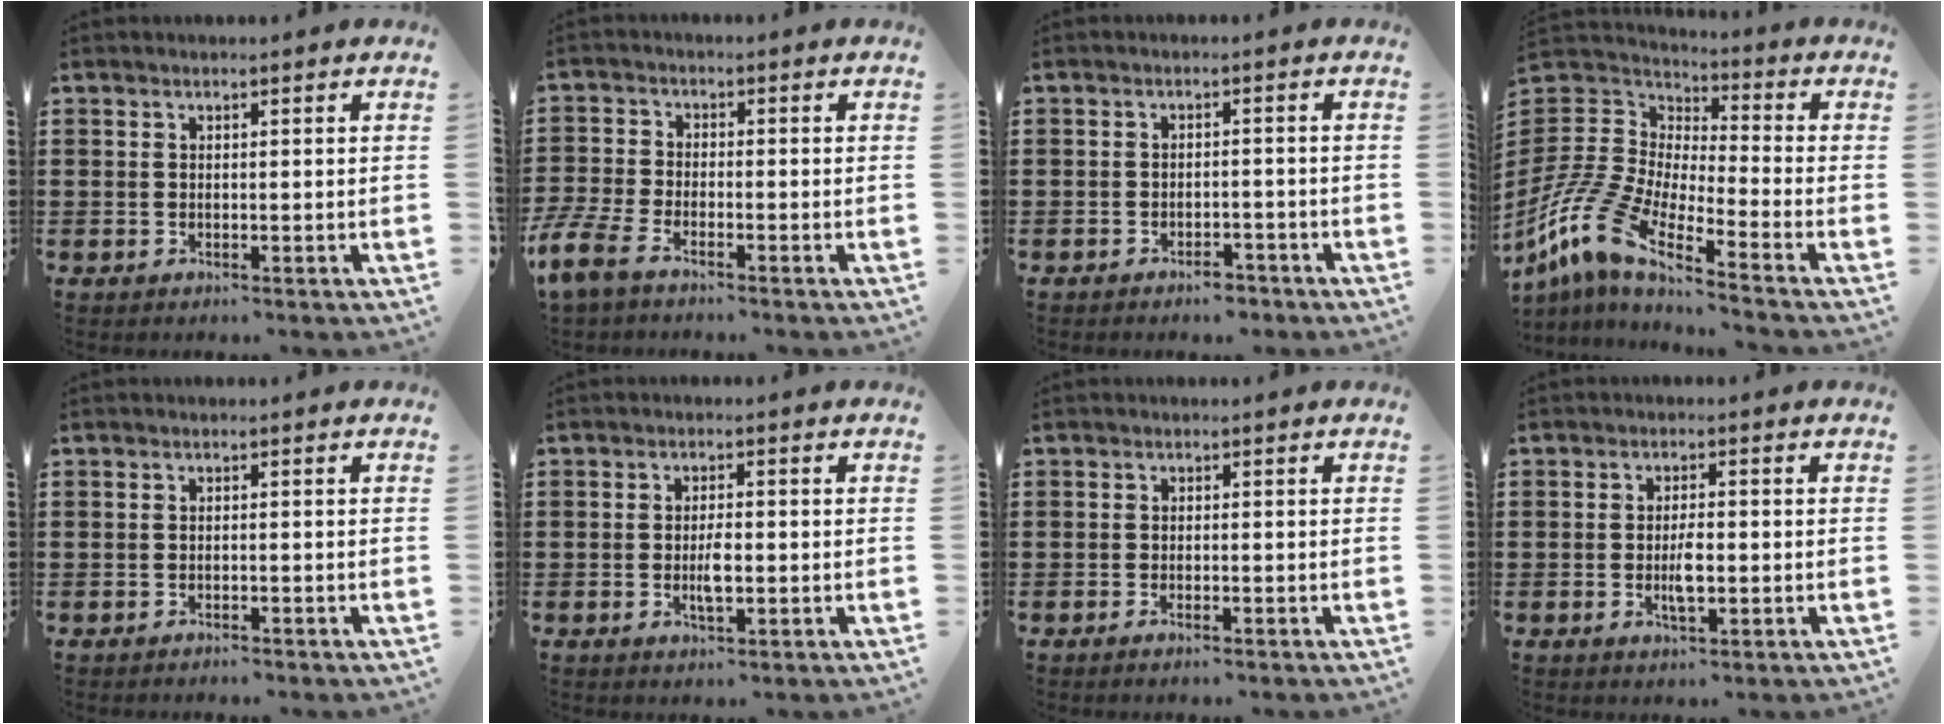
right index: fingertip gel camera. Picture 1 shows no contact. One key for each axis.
{"total": 5.0, "fx": -3.9, "fy": 1.3, "fz": 2.8, "tx": -0.090, "ty": -0.012, "tz": -0.085}
{"total": 2.6, "fx": -2.5, "fy": 0.6, "fz": 0.6, "tx": -0.016, "ty": 0.002, "tz": -0.051}
{"total": 10.7, "fx": -8.8, "fy": 2.3, "fz": 5.6, "tx": -0.167, "ty": -0.012, "tz": -0.196}
{"total": 0.8, "fx": -0.8, "fy": 0.1, "fz": 0.2, "tx": -0.005, "ty": -0.001, "tz": -0.016}
{"total": 3.2, "fx": -0.6, "fy": 1.0, "fz": 2.9, "tx": -0.059, "ty": -0.002, "tz": -0.013}
{"total": 0.8, "fx": -0.6, "fy": 0.1, "fz": 0.5, "tx": -0.012, "ty": -0.005, "tz": -0.011}
{"total": 3.5, "fx": -0.7, "fy": 1.2, "fz": 3.2, "tx": -0.065, "ty": -0.002, "tz": -0.015}